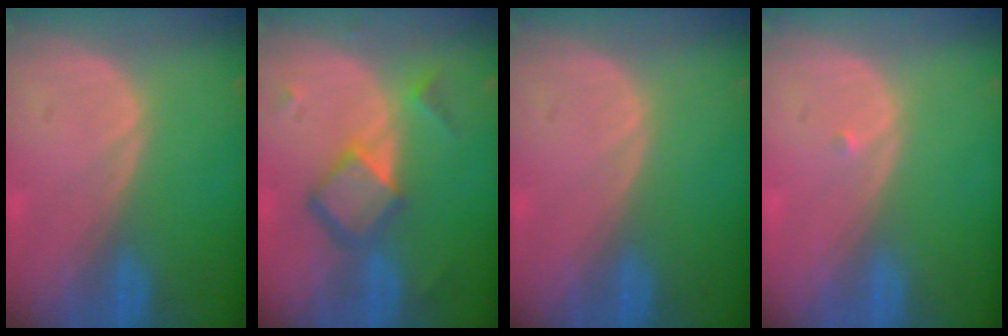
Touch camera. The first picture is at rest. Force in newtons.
{"total": 6.7, "press": 5.8, "slide": 3.3}
{"total": 0.0}
{"total": 0.5, "press": 0.4, "slide": 0.3}